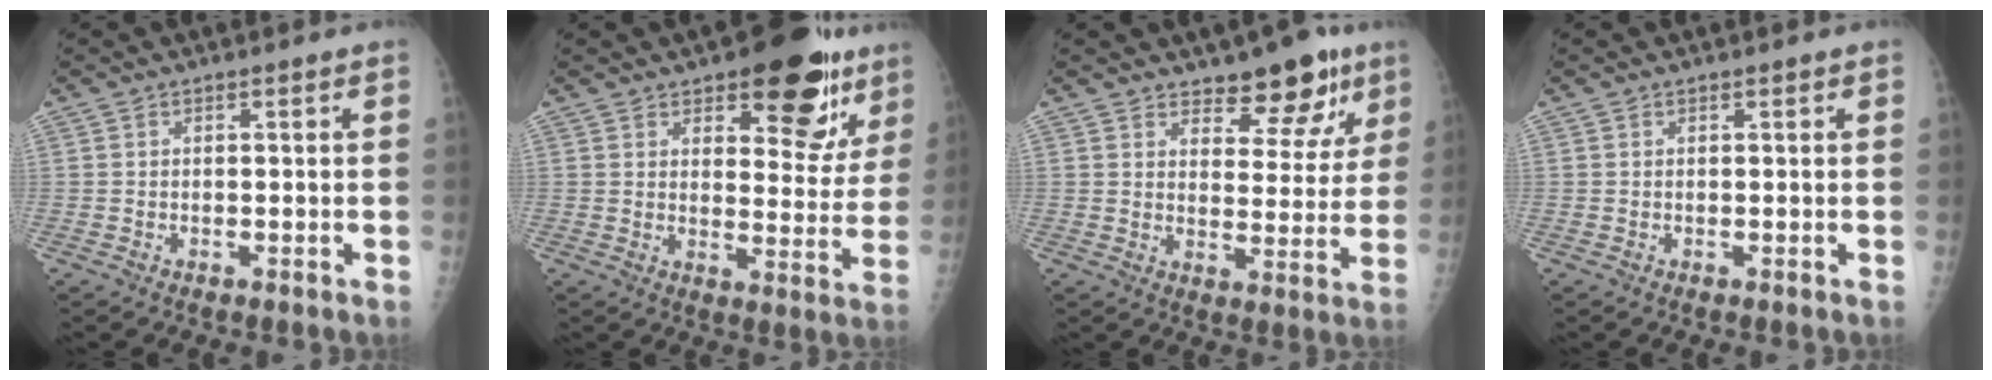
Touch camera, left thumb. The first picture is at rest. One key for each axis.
{"total": 15.8, "fx": 9.3, "fy": 7.2, "fz": 10.4, "tx": -0.072, "ty": -0.052, "tz": 0.124}
{"total": 10.3, "fx": 7.2, "fy": 4.8, "fz": 5.5, "tx": -0.029, "ty": -0.043, "tz": 0.101}
{"total": 0.0}